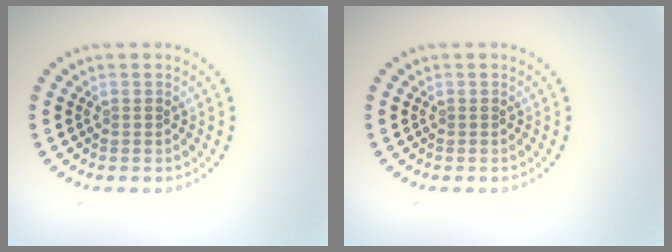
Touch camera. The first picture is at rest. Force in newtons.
{"total": 0.0}